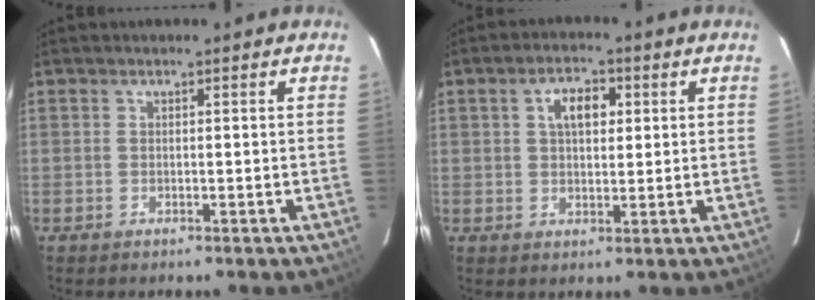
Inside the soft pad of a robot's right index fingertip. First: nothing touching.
{"total": 5.3, "force": [1.6, 3.1, 4.0], "torque": [-0.067, 0.016, 0.029]}